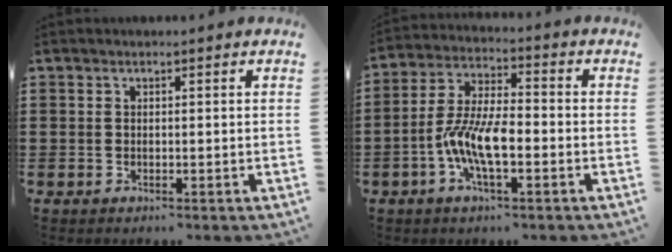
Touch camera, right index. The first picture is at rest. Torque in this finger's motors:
{"motor_torque": [1.49, 0.65, 1.06, 0.17]}